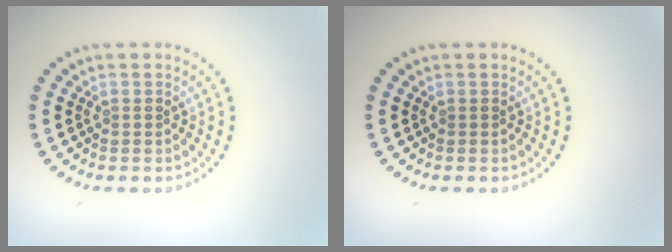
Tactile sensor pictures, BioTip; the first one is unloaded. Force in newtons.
{"total": 0.0}